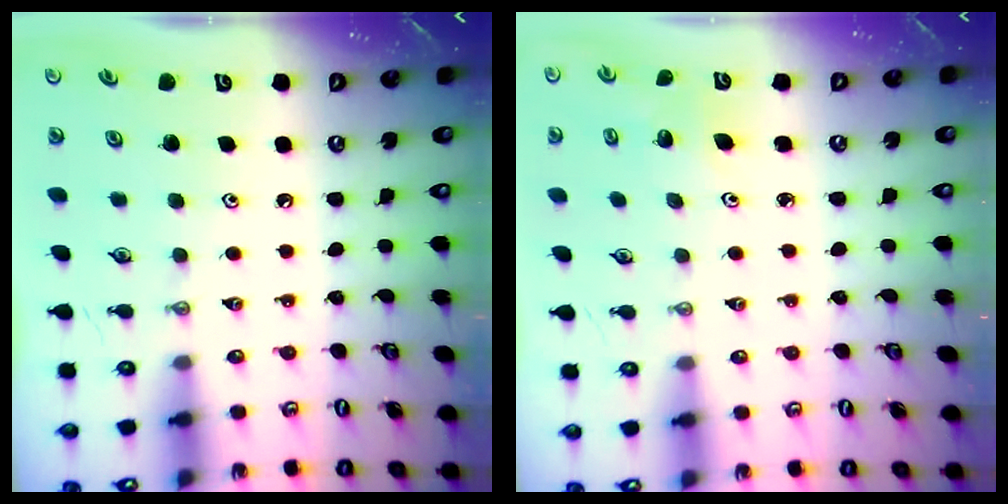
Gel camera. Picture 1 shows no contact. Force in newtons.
{"total": 3.0, "press": 2.2, "slide": 2.0}